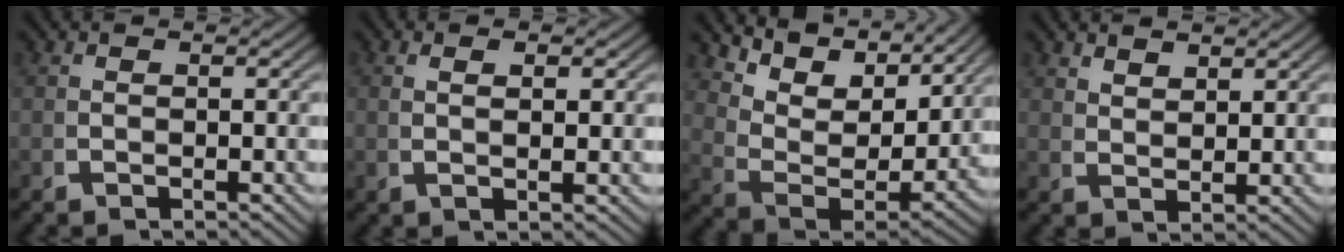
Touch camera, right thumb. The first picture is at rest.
{"total": 1.7, "force": [0.8, -0.1, 1.5], "torque": [-0.024, 0.004, 0.020]}
{"total": 9.9, "force": [4.5, 5.2, 7.1], "torque": [-0.156, -0.014, 0.081]}
{"total": 2.5, "force": [2.4, 0.0, 0.6], "torque": [-0.003, 0.003, 0.053]}